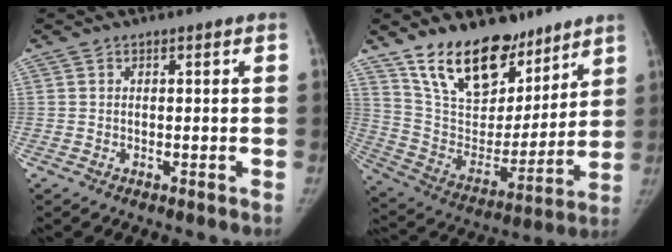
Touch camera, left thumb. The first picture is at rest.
{"total": 21.0, "force": [14.6, 11.3, 10.0], "torque": [-0.121, -0.080, 0.257]}